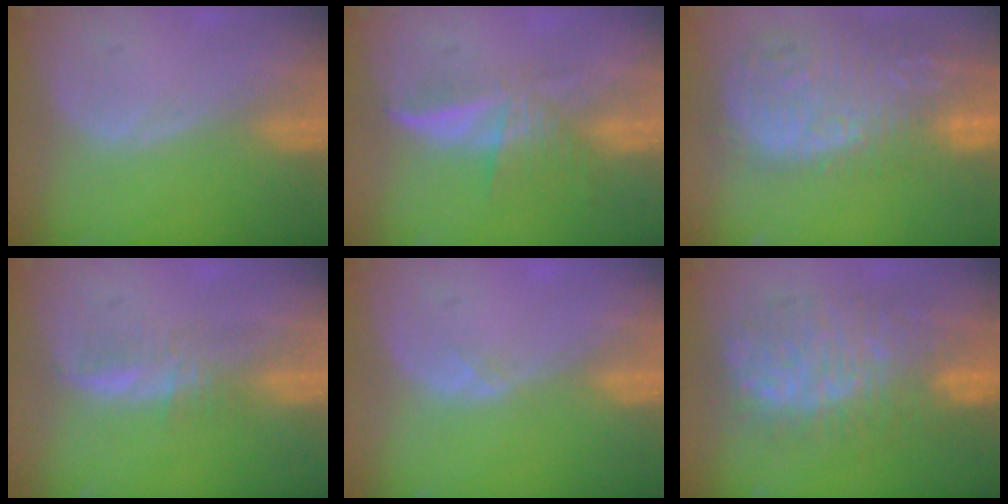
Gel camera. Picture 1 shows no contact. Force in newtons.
{"total": 6.0, "press": 5.3, "slide": 2.8}
{"total": 16.0, "press": 13.2, "slide": 9.1}
{"total": 3.1, "press": 3.1, "slide": 0.5}
{"total": 0.8, "press": 0.5, "slide": 0.6}
{"total": 11.9, "press": 11.8, "slide": 1.5}